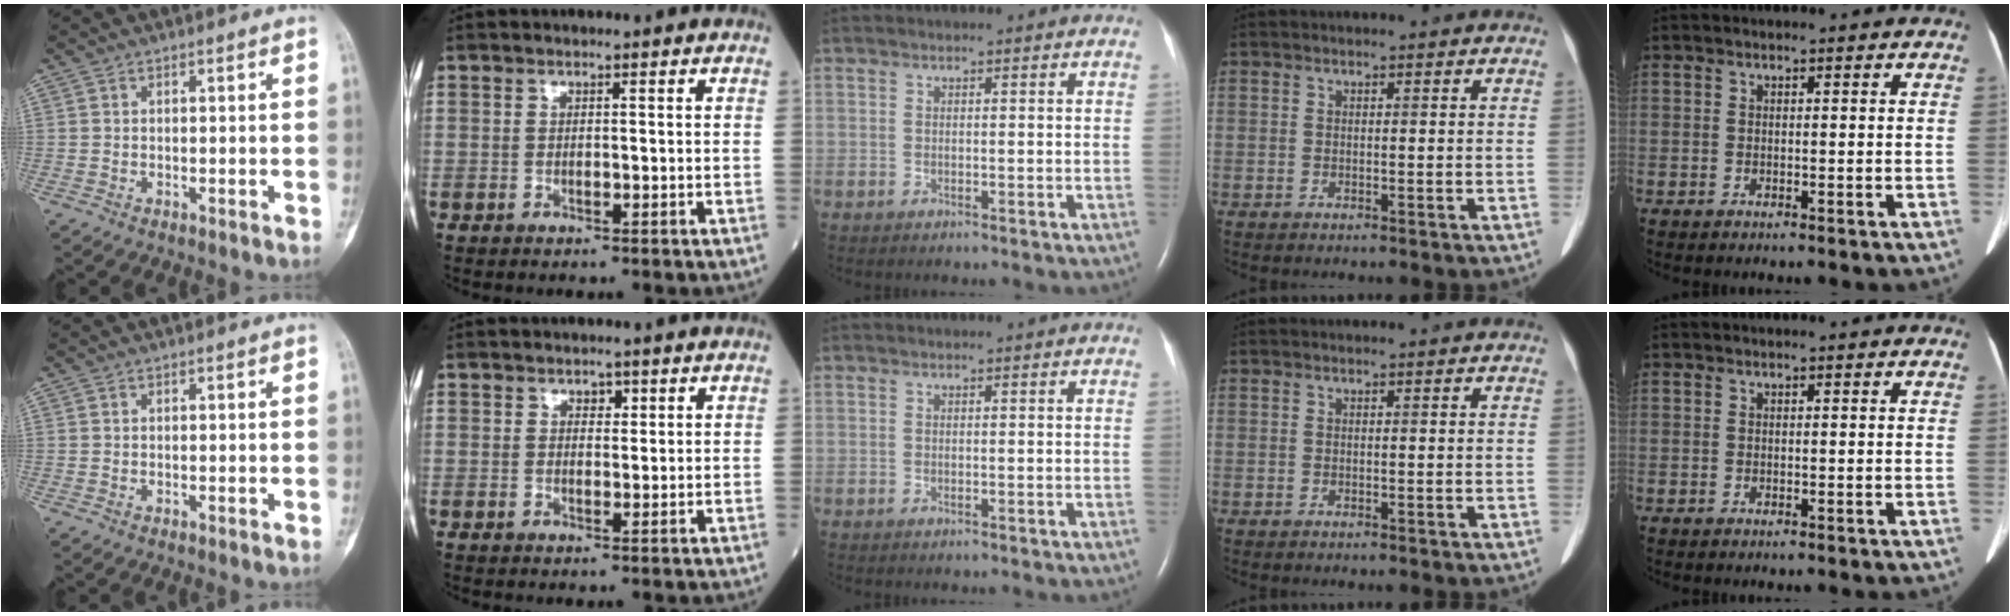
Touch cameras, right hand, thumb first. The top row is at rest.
{"index": {"total": 1.4, "force": [0.8, 0.9, 0.8], "torque": [-0.004, -0.001, 0.010]}}